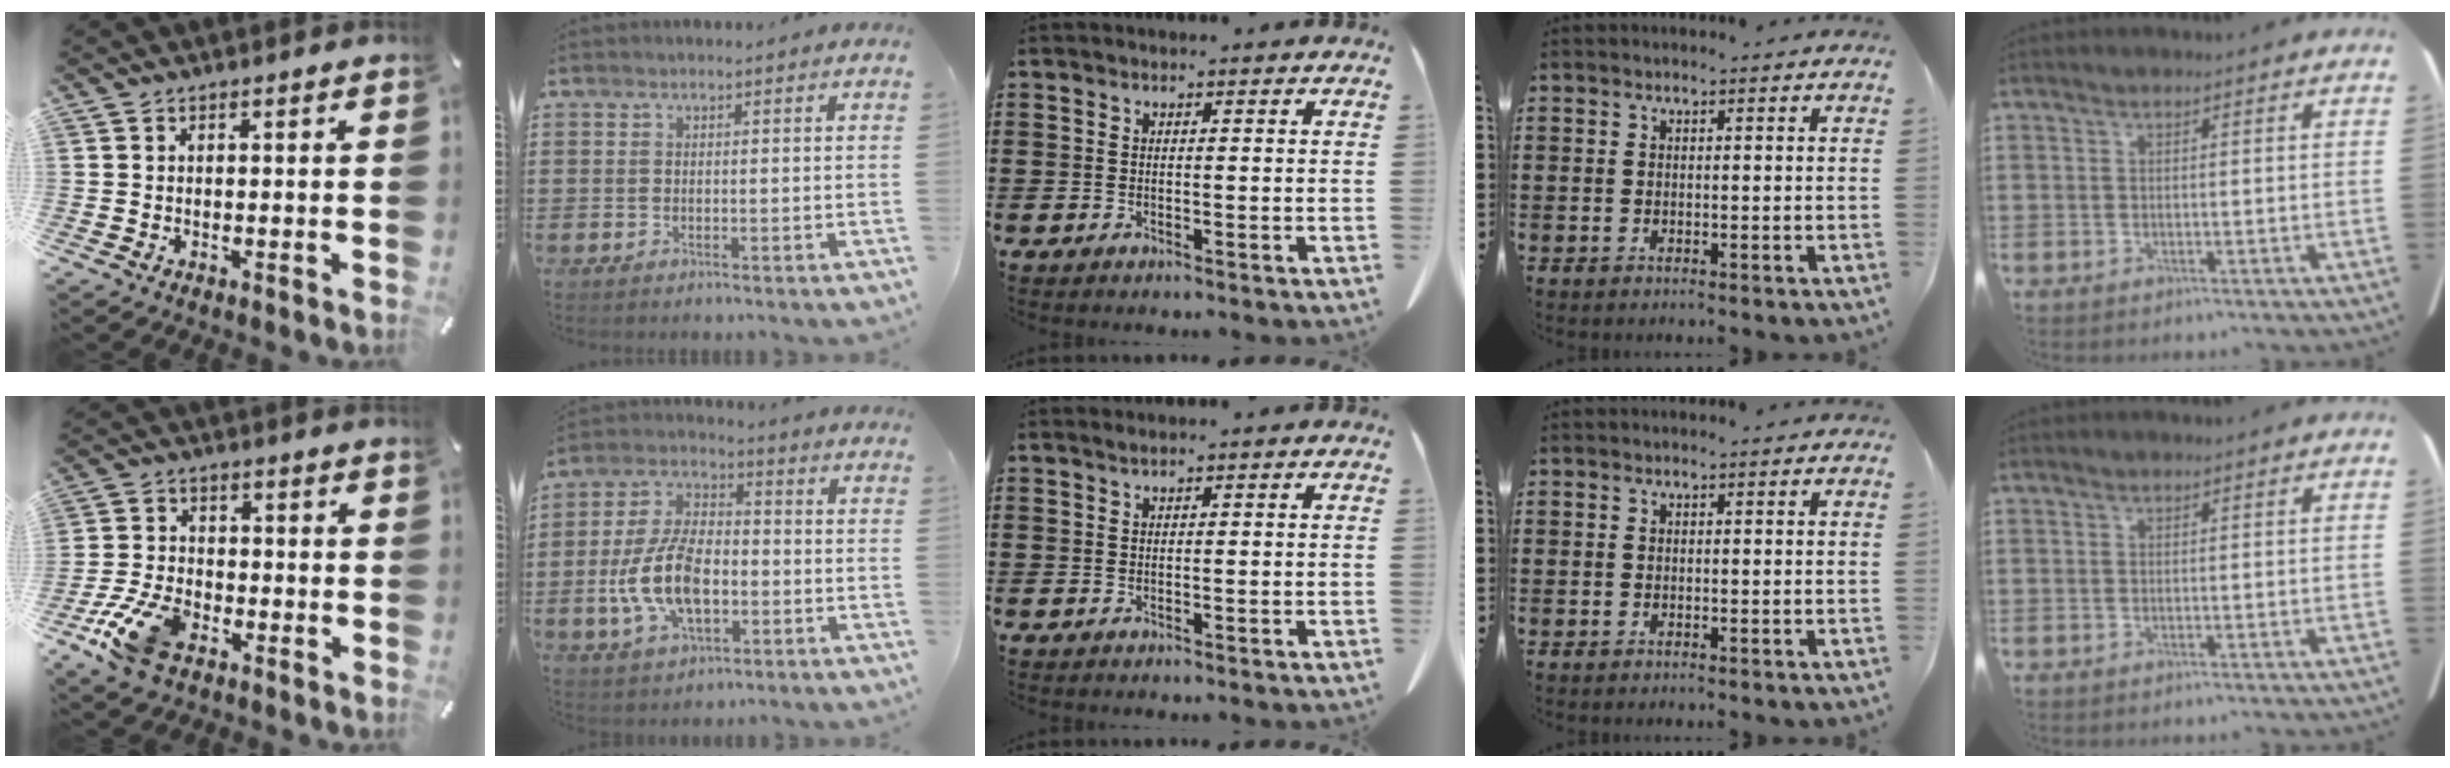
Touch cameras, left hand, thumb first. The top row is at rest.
{"thumb": {"total": 11.6, "force": [-5.8, 6.9, 7.4], "torque": [-0.154, 0.024, -0.104]}, "index": {"total": 11.1, "force": [-2.6, 5.9, 9.1], "torque": [-0.214, 0.000, -0.054]}, "middle": {"total": 0.6, "force": [0.5, -0.1, 0.4], "torque": [-0.008, -0.003, 0.011]}}